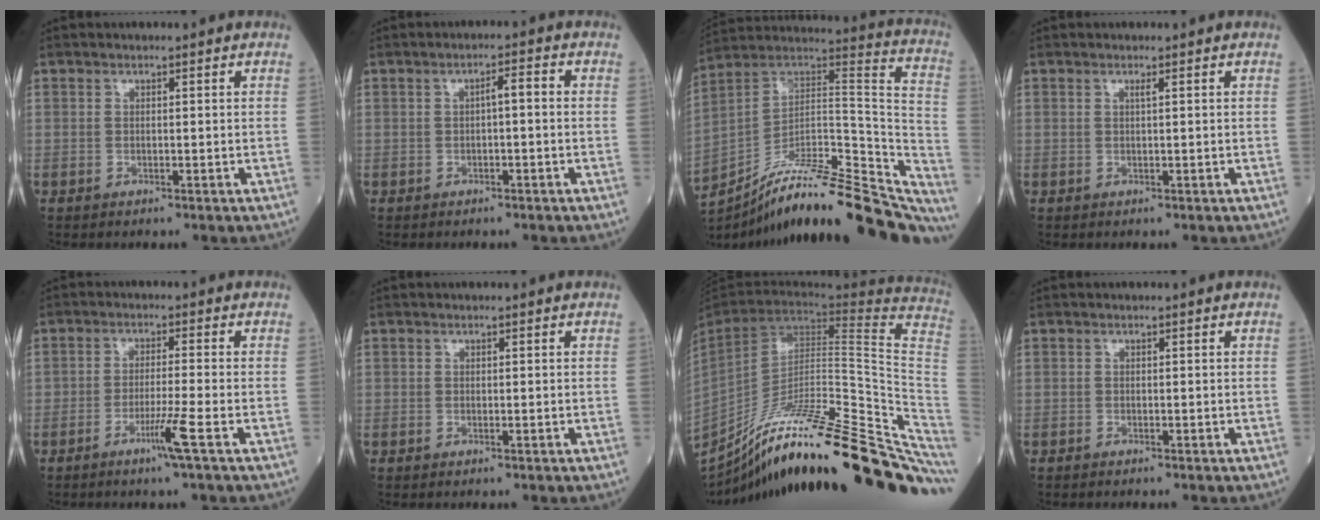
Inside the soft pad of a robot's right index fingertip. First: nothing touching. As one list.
[{"total": 2.5, "force": [0.0, 0.5, 2.4], "torque": [-0.036, 0.012, 0.000]}, {"total": 32.7, "force": [-27.9, 5.8, 16.1], "torque": [-0.177, 0.005, -0.403]}, {"total": 0.6, "force": [0.2, -0.1, 0.5], "torque": [-0.011, 0.000, 0.005]}, {"total": 4.6, "force": [-2.4, -1.0, 3.8], "torque": [-0.072, -0.010, -0.049]}, {"total": 0.0}, {"total": 37.3, "force": [-28.1, 3.6, 24.2], "torque": [-0.262, -0.039, -0.409]}, {"total": 0.0}]